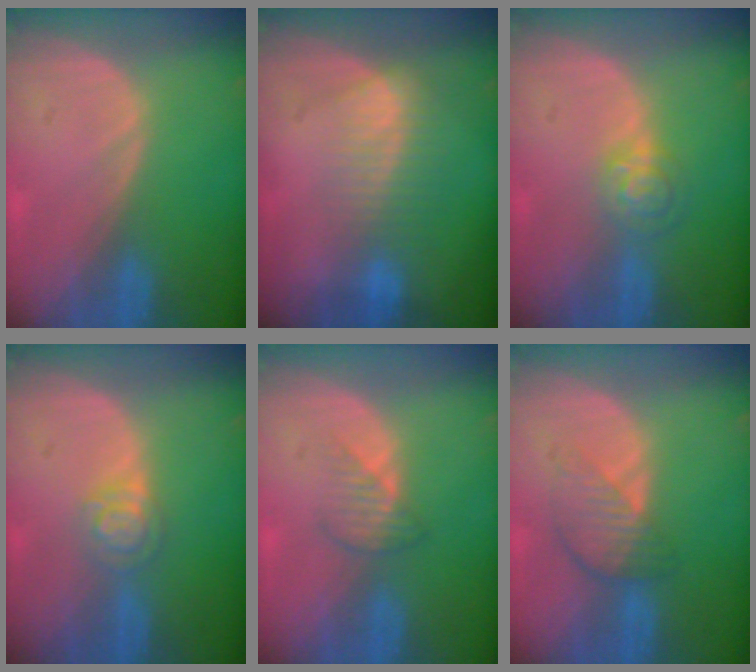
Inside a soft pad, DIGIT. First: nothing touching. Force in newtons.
{"total": 7.4, "press": 6.2, "slide": 3.9}
{"total": 4.1, "press": 3.7, "slide": 1.7}
{"total": 4.0, "press": 3.6, "slide": 1.8}
{"total": 2.6, "press": 2.6, "slide": 0.4}
{"total": 4.6, "press": 4.2, "slide": 2.0}